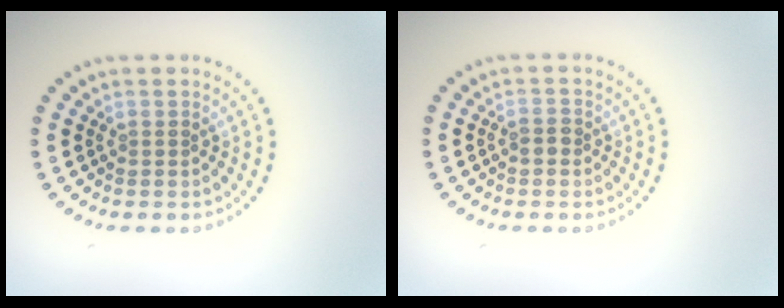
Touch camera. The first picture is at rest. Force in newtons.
{"total": 1.2, "press": 1.1, "slide": 0.4}